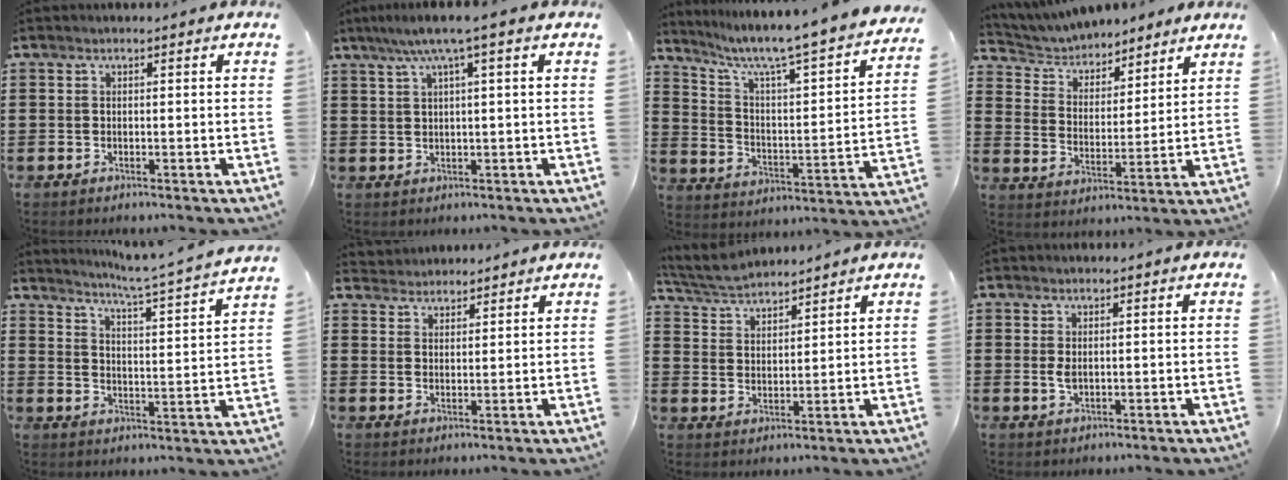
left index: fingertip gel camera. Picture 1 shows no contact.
{"total": 4.1, "force": [1.7, -0.3, 3.7], "torque": [-0.075, 0.001, 0.026]}
{"total": 5.4, "force": [4.4, -0.3, 3.1], "torque": [-0.082, -0.051, 0.062]}
{"total": 5.4, "force": [5.2, 1.2, 0.4], "torque": [-0.037, -0.028, 0.090]}
{"total": 5.0, "force": [4.4, -1.1, 2.1], "torque": [-0.055, -0.046, 0.063]}
{"total": 3.0, "force": [2.9, 0.5, -0.5], "torque": [0.000, -0.004, 0.056]}
{"total": 4.7, "force": [4.6, 0.6, 0.7], "torque": [-0.033, -0.014, 0.084]}
{"total": 1.6, "force": [0.3, 0.7, 1.4], "torque": [-0.037, 0.000, 0.003]}